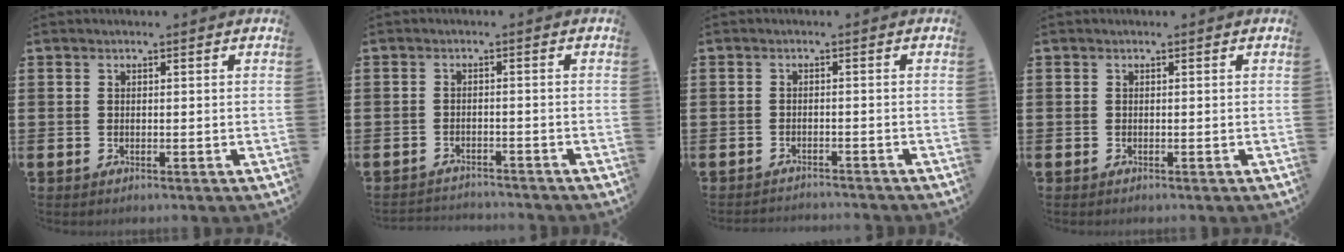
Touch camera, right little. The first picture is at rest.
{"total": 1.8, "force": [-1.8, 0.0, -0.2], "torque": [-0.003, 0.002, -0.040]}
{"total": 1.3, "force": [-1.3, -0.1, -0.1], "torque": [-0.002, 0.004, -0.028]}
{"total": 0.0}